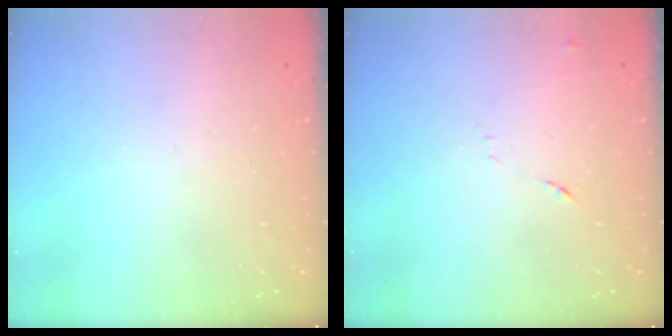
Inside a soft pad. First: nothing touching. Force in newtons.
{"total": 7.3, "press": 7.2, "slide": 0.7}